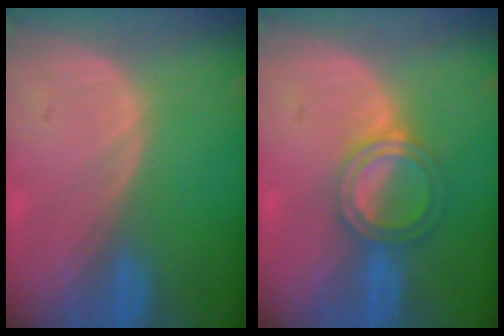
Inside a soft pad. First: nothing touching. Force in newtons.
{"total": 5.1, "press": 4.6, "slide": 2.1}